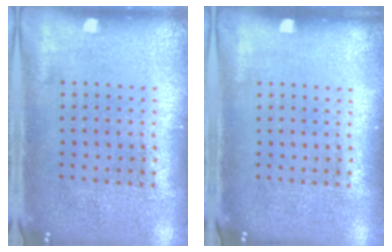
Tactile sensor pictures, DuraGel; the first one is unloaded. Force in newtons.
{"total": 0.0}